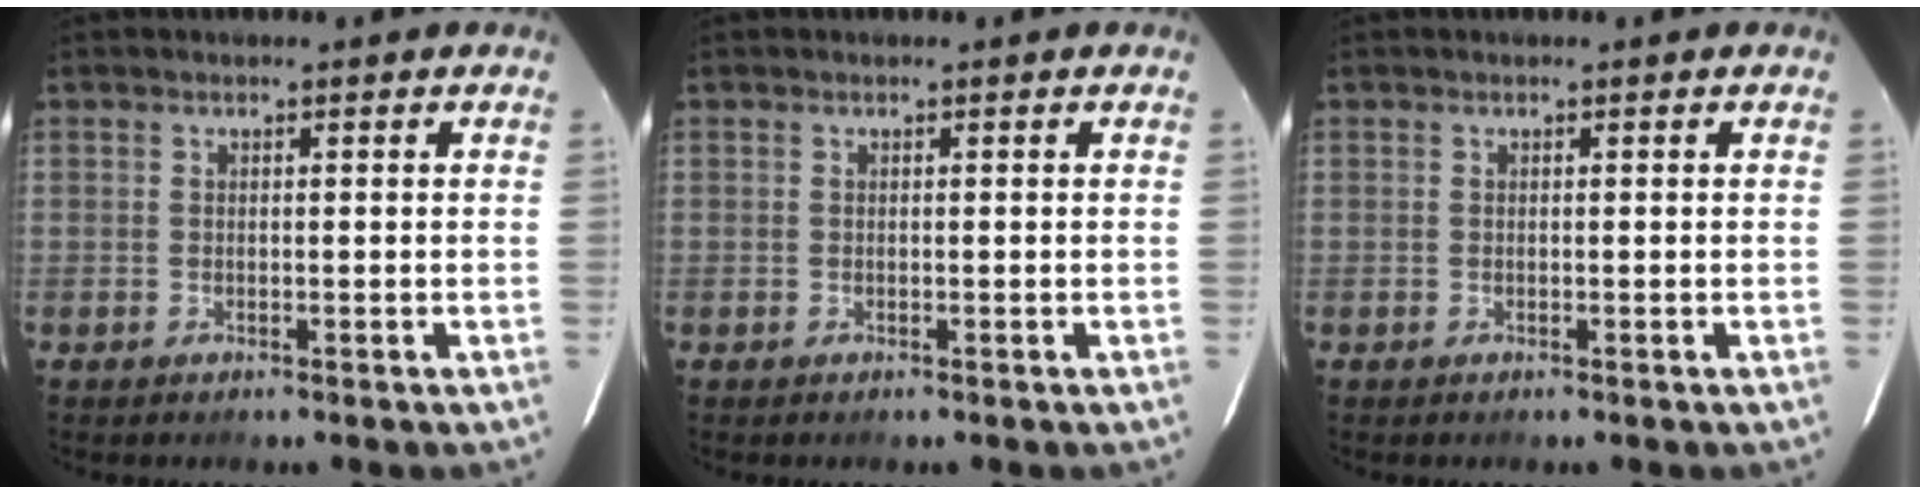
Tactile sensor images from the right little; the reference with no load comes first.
{"total": 0.0}
{"total": 0.0}